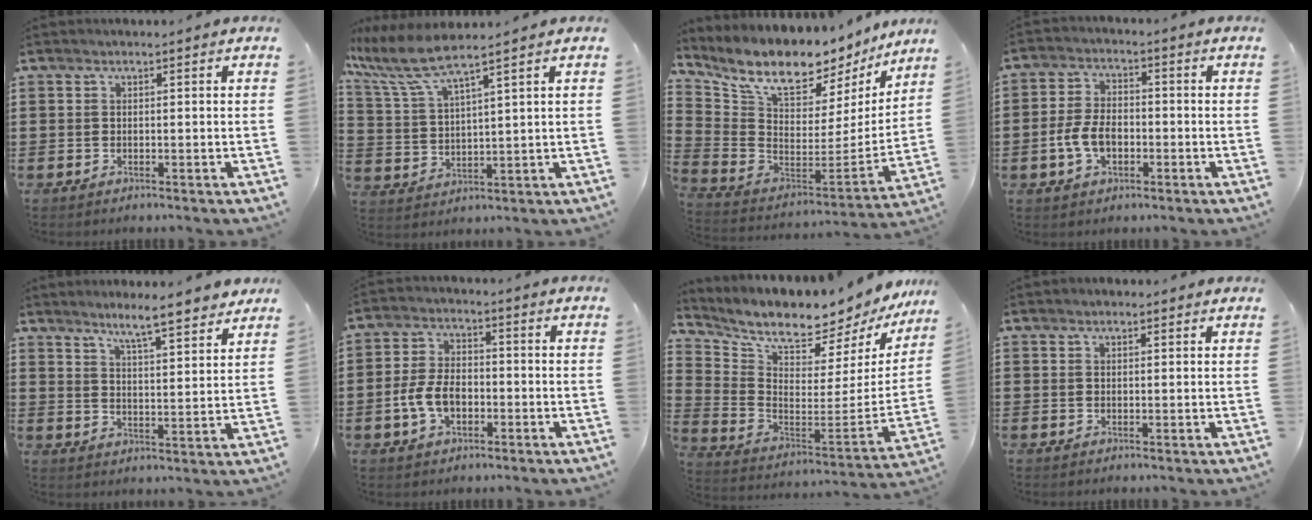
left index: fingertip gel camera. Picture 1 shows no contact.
{"total": 7.5, "force": [5.8, 0.8, 4.7], "torque": [-0.129, -0.030, 0.096]}
{"total": 9.7, "force": [8.2, 3.3, 4.0], "torque": [-0.107, -0.071, 0.141]}
{"total": 6.1, "force": [-1.7, 3.6, 4.6], "torque": [-0.107, 0.001, -0.037]}
{"total": 6.4, "force": [5.8, 0.0, 2.8], "torque": [-0.065, -0.029, 0.099]}
{"total": 6.6, "force": [-1.9, 4.0, 4.9], "torque": [-0.121, 0.000, -0.043]}
{"total": 7.1, "force": [6.6, 0.8, 2.4], "torque": [-0.070, -0.081, 0.102]}
{"total": 1.1, "force": [0.9, 0.6, 0.4], "torque": [-0.009, 0.005, 0.016]}